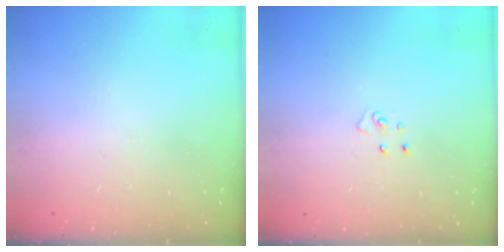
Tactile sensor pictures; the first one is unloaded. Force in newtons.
{"total": 4.1, "press": 4.1, "slide": 0.4}